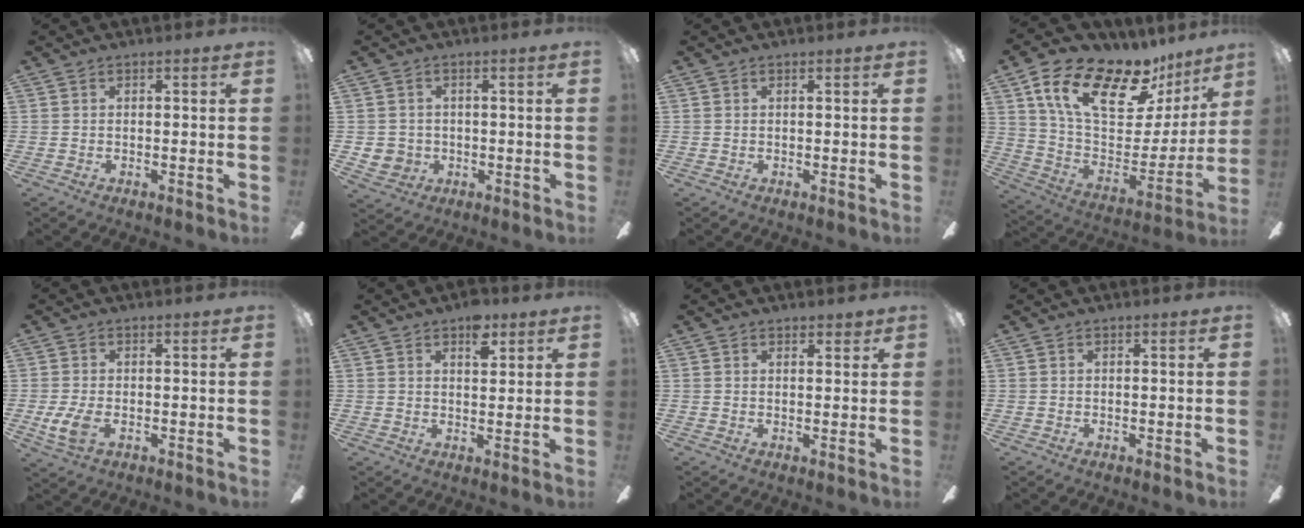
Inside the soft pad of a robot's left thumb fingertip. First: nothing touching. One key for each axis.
{"total": 3.6, "fx": -0.2, "fy": 3.6, "fz": 0.5, "tx": -0.022, "ty": 0.004, "tz": -0.002}
{"total": 0.0}
{"total": 22.4, "fx": 14.2, "fy": 10.6, "fz": 13.6, "tx": -0.221, "ty": -0.083, "tz": 0.248}
{"total": 5.7, "fx": -1.2, "fy": 3.2, "fz": 4.6, "tx": -0.099, "ty": -0.007, "tz": -0.026}
{"total": 6.1, "fx": 4.0, "fy": 3.0, "fz": 3.5, "tx": -0.030, "ty": -0.020, "tz": 0.064}
{"total": 1.8, "fx": 1.5, "fy": 0.8, "fz": 0.6, "tx": -0.005, "ty": -0.002, "tz": 0.026}
{"total": 0.0}